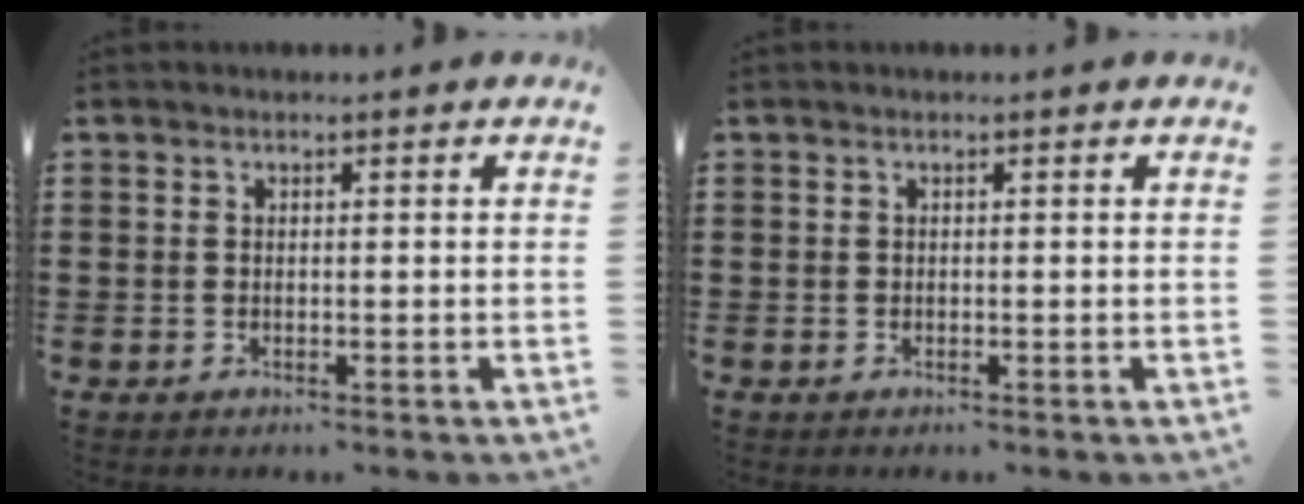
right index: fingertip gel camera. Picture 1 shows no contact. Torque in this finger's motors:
{"motor_torque": [0.07, 0.89, 0.00, 0.00]}